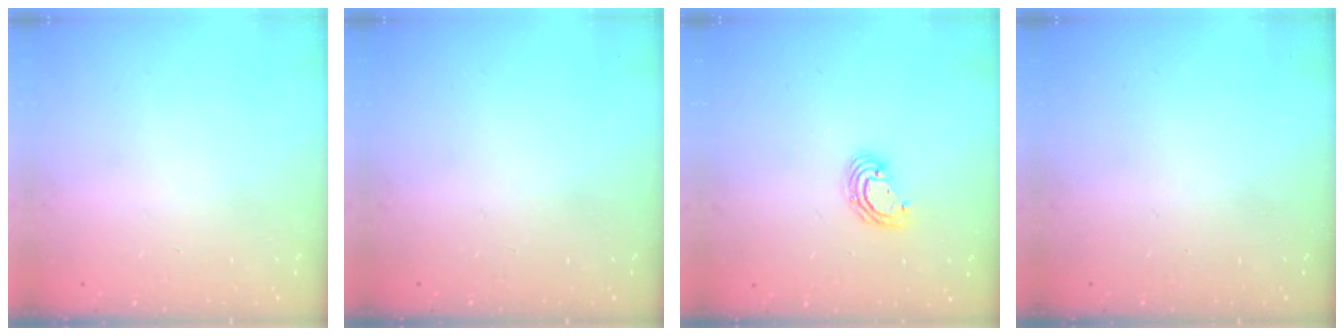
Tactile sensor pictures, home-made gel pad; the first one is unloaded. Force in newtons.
{"total": 0.0}
{"total": 6.3, "press": 6.3, "slide": 0.6}
{"total": 0.0}